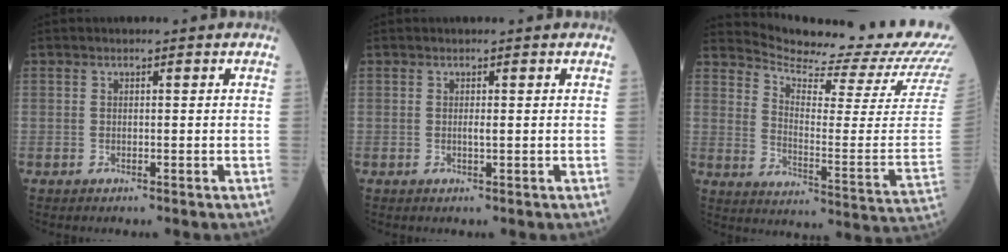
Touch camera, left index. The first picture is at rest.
{"total": 0.5, "force": [-0.3, -0.1, 0.5], "torque": [-0.012, -0.006, -0.005]}
{"total": 20.4, "force": [19.6, -0.1, 5.8], "torque": [-0.109, -0.122, 0.249]}